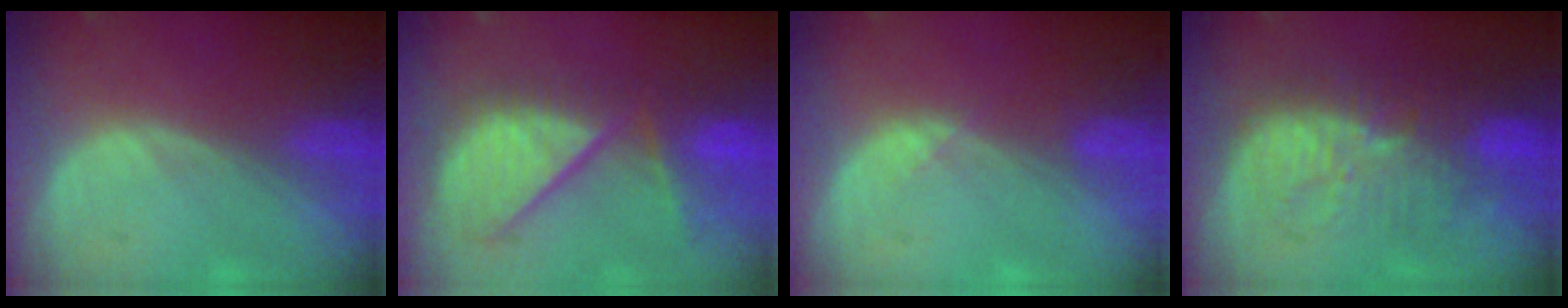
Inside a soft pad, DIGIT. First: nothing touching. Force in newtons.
{"total": 10.5, "press": 9.7, "slide": 3.8}
{"total": 0.9, "press": 0.9, "slide": 0.3}
{"total": 11.1, "press": 10.0, "slide": 4.6}